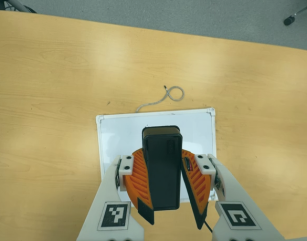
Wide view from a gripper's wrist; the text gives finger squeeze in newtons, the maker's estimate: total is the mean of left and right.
{"total": 11.4, "left": 11.3, "right": 11.4}